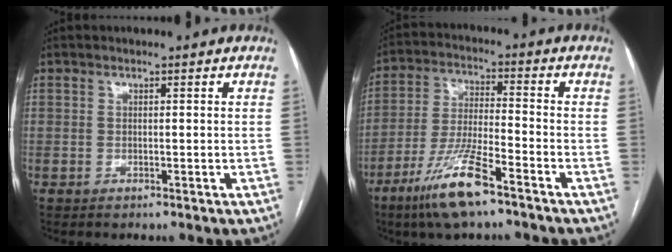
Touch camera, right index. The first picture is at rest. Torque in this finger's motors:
{"motor_torque": [0.35, -0.59, 0.41, 0.09]}